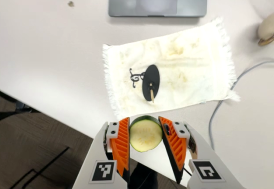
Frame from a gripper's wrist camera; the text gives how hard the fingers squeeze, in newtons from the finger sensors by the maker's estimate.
{"total": 8.6, "left": 8.4, "right": 8.7}